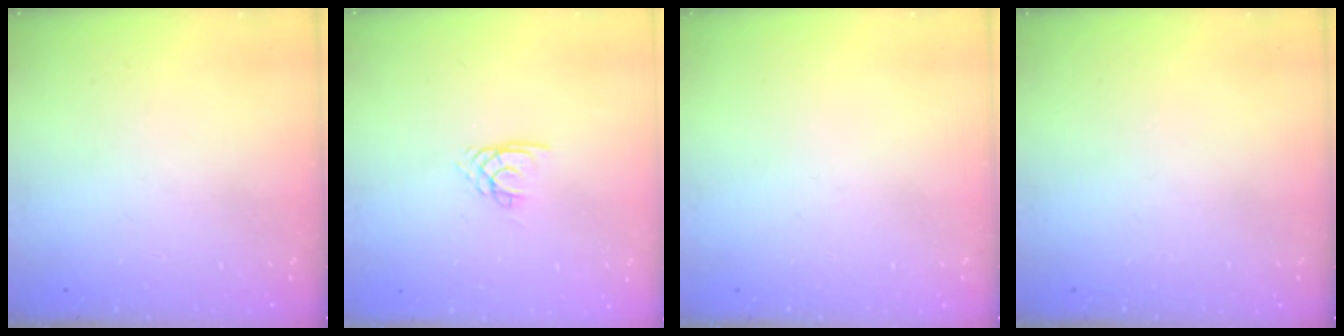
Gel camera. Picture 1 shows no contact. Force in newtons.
{"total": 1.9, "press": 1.8, "slide": 0.3}
{"total": 0.0}
{"total": 0.0}